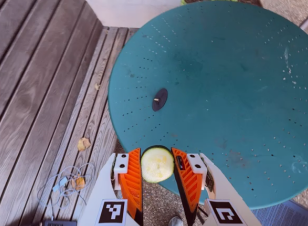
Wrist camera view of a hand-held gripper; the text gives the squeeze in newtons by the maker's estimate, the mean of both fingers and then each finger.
{"total": 10.8, "left": 11.2, "right": 10.4}